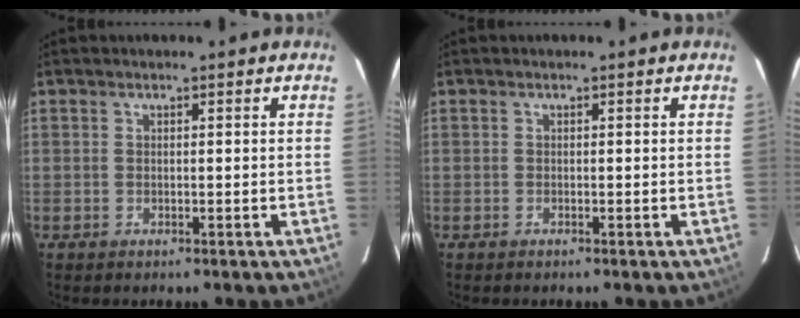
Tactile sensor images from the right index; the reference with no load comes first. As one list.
[{"total": 0.0}]